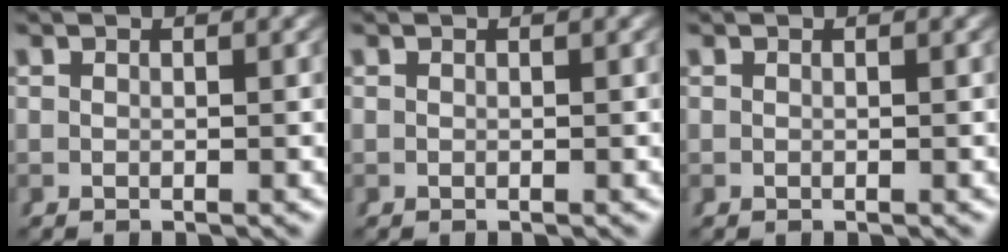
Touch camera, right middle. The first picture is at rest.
{"total": 0.0}
{"total": 0.0}